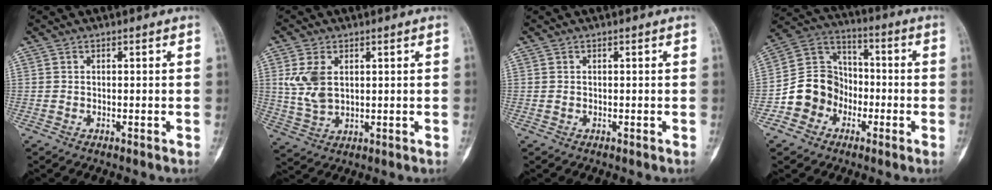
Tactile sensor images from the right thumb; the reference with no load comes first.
{"total": 7.4, "force": [1.9, 4.6, 5.5], "torque": [-0.108, -0.004, 0.047]}
{"total": 0.0}
{"total": 11.9, "force": [-4.4, 10.4, 3.9], "torque": [-0.029, 0.063, -0.084]}